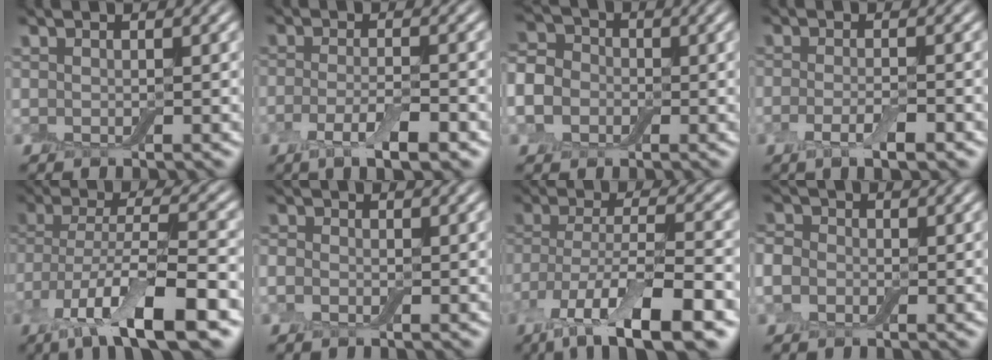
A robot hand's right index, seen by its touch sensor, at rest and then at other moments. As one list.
[{"total": 4.3, "force": [-2.1, 1.1, 3.6], "torque": [-0.070, -0.005, -0.039]}, {"total": 6.5, "force": [-1.7, 5.6, 2.9], "torque": [-0.060, -0.001, -0.060]}, {"total": 2.9, "force": [-1.4, 0.8, 2.5], "torque": [-0.049, -0.005, -0.027]}, {"total": 10.1, "force": [-4.8, 3.1, 8.3], "torque": [-0.155, -0.006, -0.090]}, {"total": 1.1, "force": [-0.4, 0.9, 0.6], "torque": [-0.011, 0.000, -0.013]}, {"total": 10.7, "force": [-5.9, 3.3, 8.3], "torque": [-0.154, -0.018, -0.106]}, {"total": 3.0, "force": [-0.5, 2.6, 1.4], "torque": [-0.012, 0.010, -0.026]}]